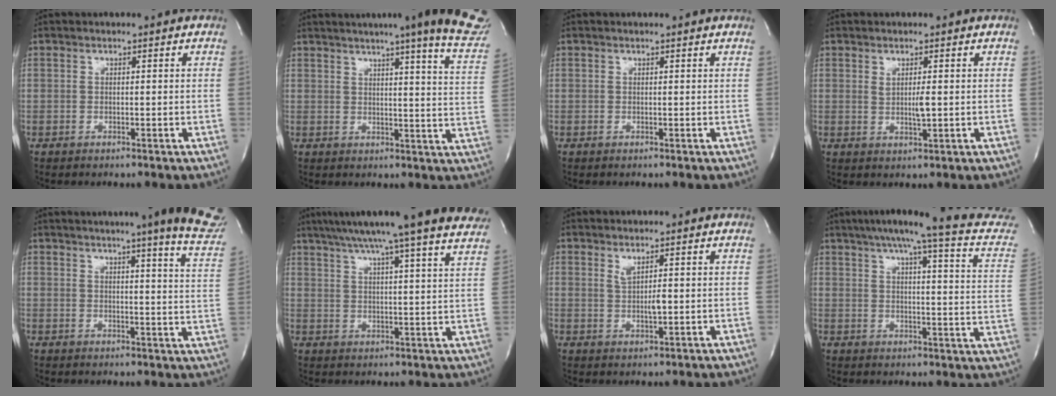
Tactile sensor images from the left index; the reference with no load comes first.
{"total": 20.7, "force": [16.9, -0.4, 11.9], "torque": [-0.160, -0.055, 0.189]}
{"total": 0.9, "force": [0.9, -0.1, 0.3], "torque": [-0.012, -0.001, 0.012]}
{"total": 2.2, "force": [0.3, 0.3, 2.1], "torque": [-0.042, -0.006, 0.008]}
{"total": 18.0, "force": [15.0, -1.0, 9.8], "torque": [-0.126, -0.062, 0.163]}
{"total": 23.5, "force": [20.0, -0.5, 12.4], "torque": [-0.205, -0.011, 0.260]}
{"total": 2.3, "force": [0.6, 0.3, 2.2], "torque": [-0.044, -0.007, 0.013]}
{"total": 20.2, "force": [17.3, 0.2, 10.4], "torque": [-0.146, -0.042, 0.199]}